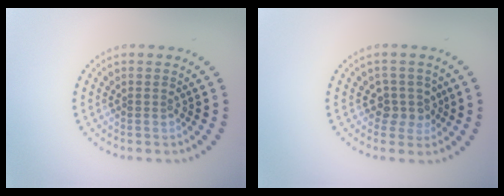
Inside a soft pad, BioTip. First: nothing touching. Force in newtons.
{"total": 2.3, "press": 1.9, "slide": 1.3}